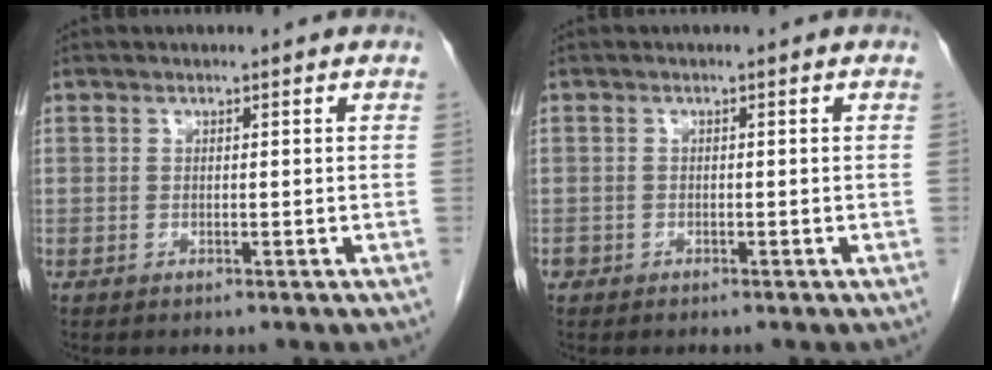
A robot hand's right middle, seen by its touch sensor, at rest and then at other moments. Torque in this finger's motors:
{"motor_torque": [0.09, -0.15, 0.12, 0.01]}